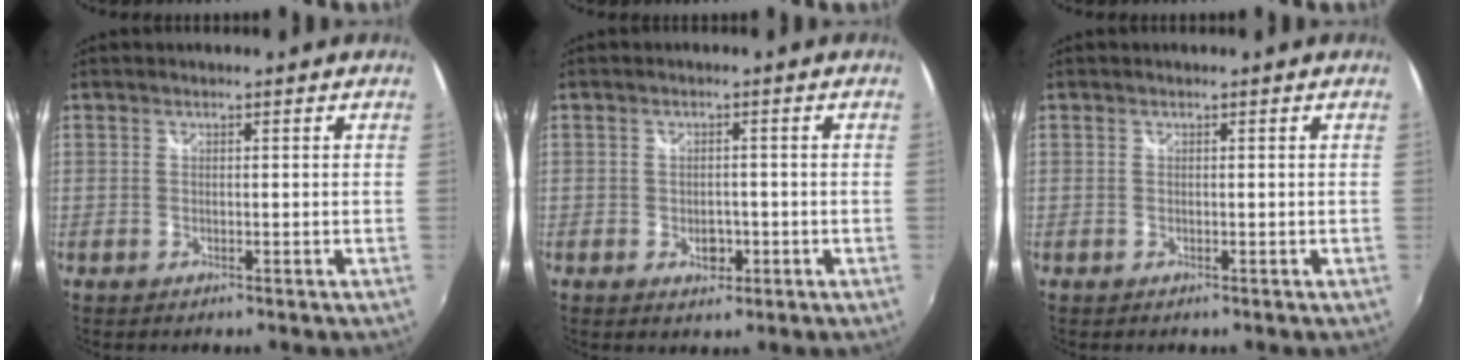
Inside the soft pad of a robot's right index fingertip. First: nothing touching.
{"total": 3.0, "force": [-1.1, 2.0, 1.9], "torque": [-0.032, -0.001, -0.014]}
{"total": 0.0}